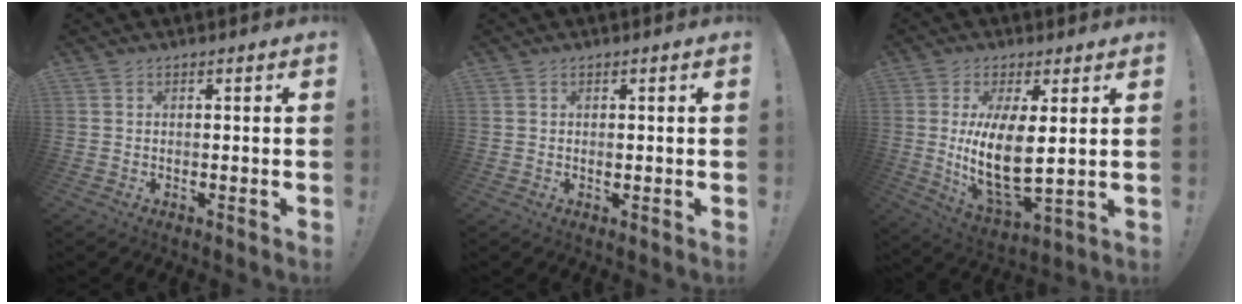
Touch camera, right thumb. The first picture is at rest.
{"total": 0.7, "force": [-0.1, 0.5, 0.4], "torque": [-0.005, 0.000, -0.003]}
{"total": 14.4, "force": [2.1, 5.6, 13.1], "torque": [-0.253, -0.031, 0.036]}